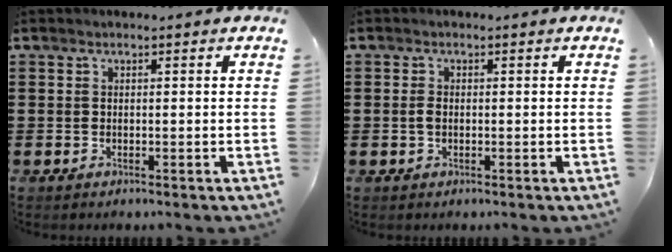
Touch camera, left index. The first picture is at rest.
{"total": 1.4, "force": [-0.2, 0.7, 1.2], "torque": [-0.033, -0.001, -0.007]}